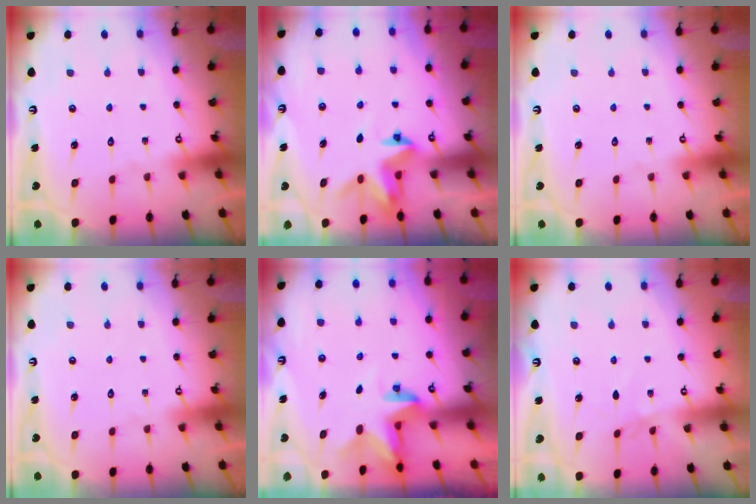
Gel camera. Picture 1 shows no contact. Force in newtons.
{"total": 3.9, "press": 3.9, "slide": 0.4}
{"total": 0.0}
{"total": 0.0}
{"total": 2.8, "press": 2.8, "slide": 0.2}
{"total": 2.1, "press": 2.1, "slide": 0.5}